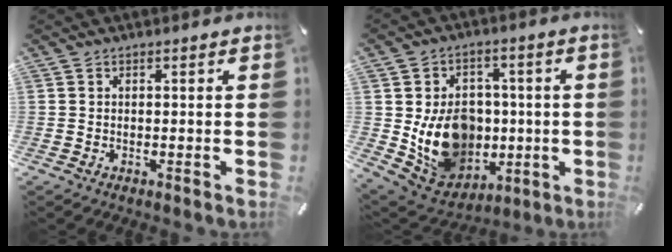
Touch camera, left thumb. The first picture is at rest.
{"total": 14.2, "force": [-0.6, 12.3, 7.1], "torque": [-0.134, -0.006, 0.004]}